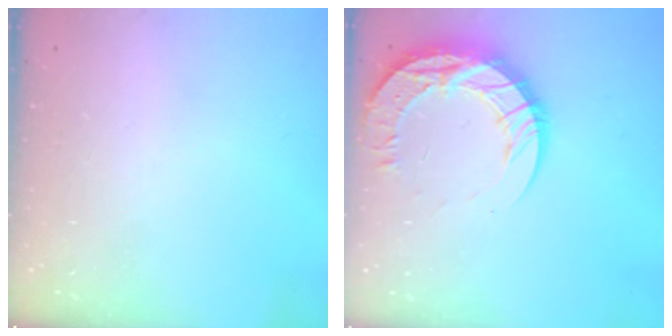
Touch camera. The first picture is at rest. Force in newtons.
{"total": 16.8, "press": 16.7, "slide": 1.7}